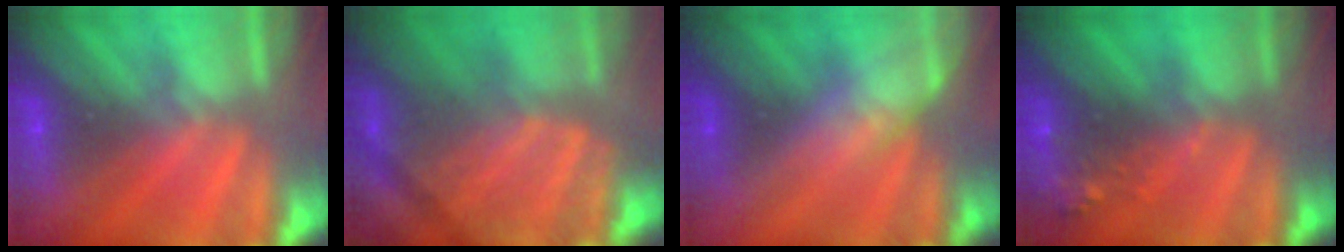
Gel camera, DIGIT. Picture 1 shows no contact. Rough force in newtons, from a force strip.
{"total": 4.5}
{"total": 2.8}
{"total": 6.6}